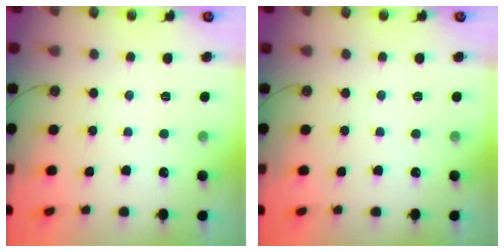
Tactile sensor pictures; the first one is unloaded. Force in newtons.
{"total": 0.0}